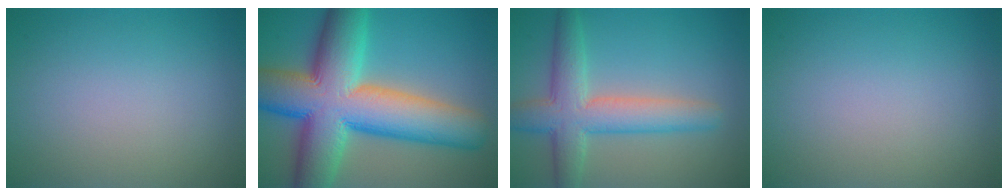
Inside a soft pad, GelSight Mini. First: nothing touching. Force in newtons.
{"total": 15.8, "press": 15.8, "slide": 0.6}
{"total": 6.1, "press": 6.1, "slide": 0.3}
{"total": 0.0}